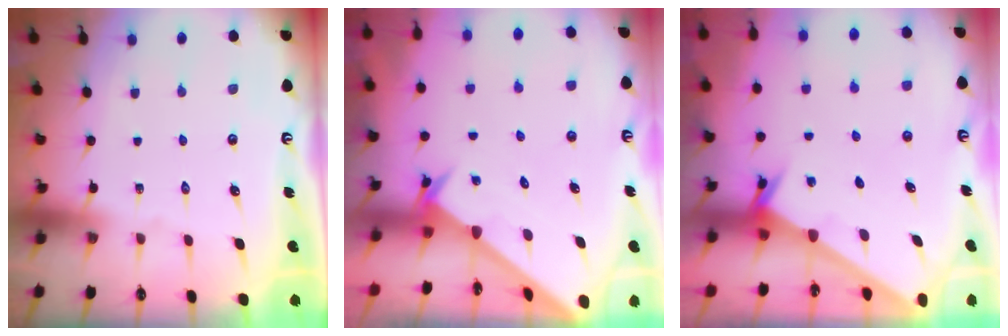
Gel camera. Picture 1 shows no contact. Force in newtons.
{"total": 2.2, "press": 2.2, "slide": 0.2}
{"total": 2.6, "press": 2.6, "slide": 0.2}